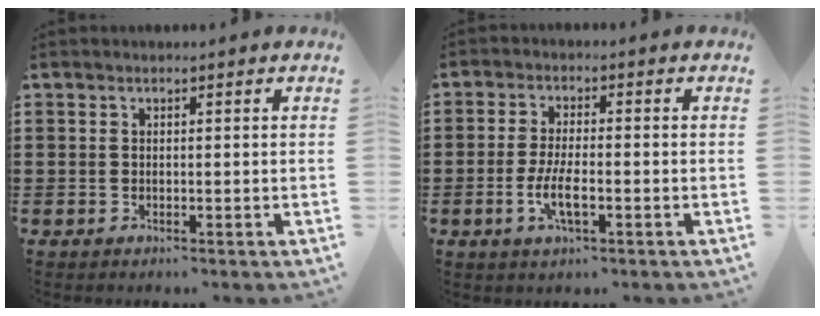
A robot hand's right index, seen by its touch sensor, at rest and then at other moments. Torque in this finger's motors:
{"motor_torque": [1.09, 1.04, 0.26, 0.08]}